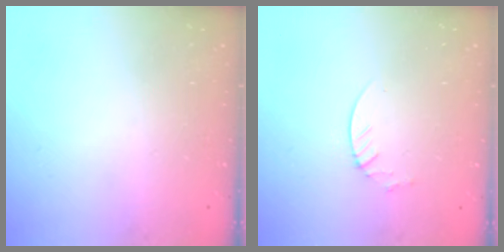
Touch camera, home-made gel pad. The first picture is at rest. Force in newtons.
{"total": 1.9, "press": 1.9, "slide": 0.2}